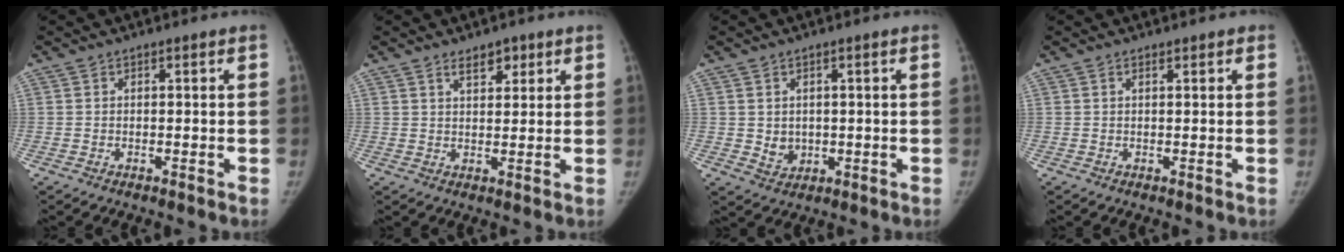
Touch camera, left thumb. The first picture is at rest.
{"total": 3.8, "force": [2.5, 2.1, 2.0], "torque": [-0.010, -0.015, 0.040]}
{"total": 3.5, "force": [0.3, 3.1, 1.7], "torque": [-0.017, -0.006, 0.018]}
{"total": 0.8, "force": [0.6, 0.4, 0.4], "torque": [-0.005, -0.002, 0.007]}